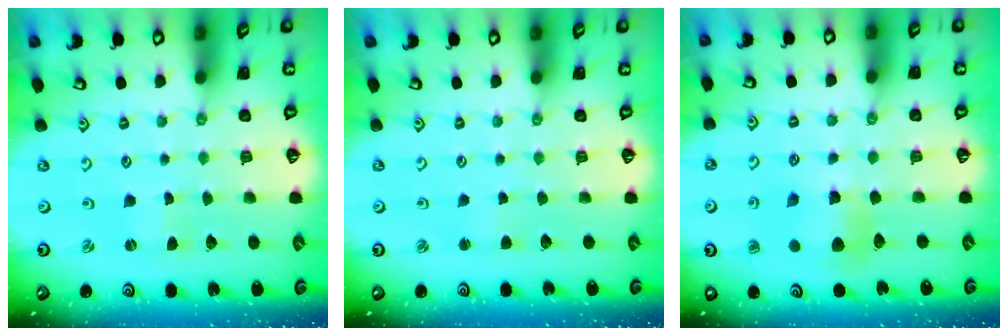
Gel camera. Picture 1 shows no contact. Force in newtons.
{"total": 2.3, "press": 2.3, "slide": 0.2}
{"total": 7.2, "press": 7.2, "slide": 0.2}